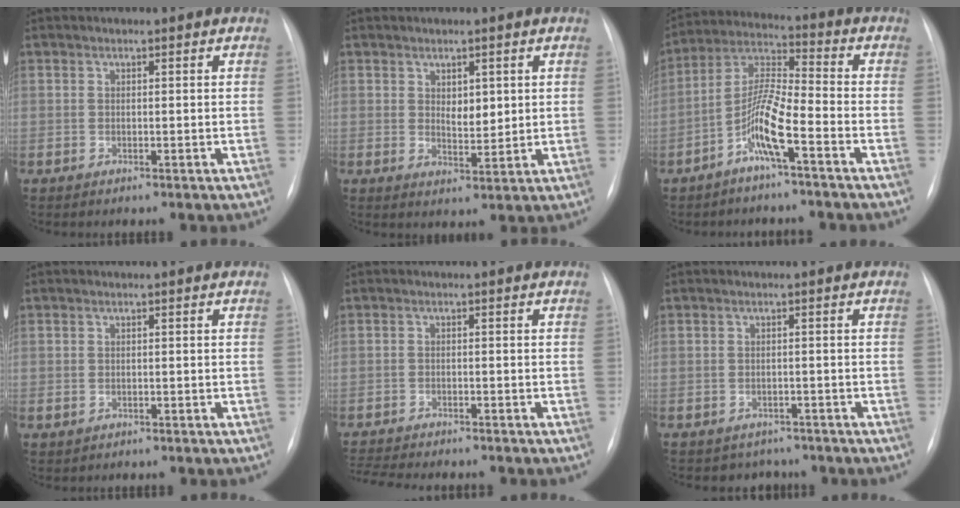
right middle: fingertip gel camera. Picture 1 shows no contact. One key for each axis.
{"total": 3.5, "fx": 1.1, "fy": 1.8, "fz": 2.7, "tx": -0.044, "ty": -0.003, "tz": 0.024}
{"total": 8.5, "fx": -4.2, "fy": 0.6, "fz": 7.4, "tx": -0.159, "ty": 0.013, "tz": -0.084}
{"total": 1.0, "fx": -0.2, "fy": 0.8, "fz": 0.5, "tx": -0.010, "ty": 0.003, "tz": 0.001}
{"total": 8.9, "fx": -8.1, "fy": 1.4, "fz": 3.5, "tx": -0.056, "ty": -0.008, "tz": -0.121}
{"total": 3.4, "fx": -2.7, "fy": 2.0, "fz": -0.3, "tx": 0.002, "ty": 0.013, "tz": -0.035}